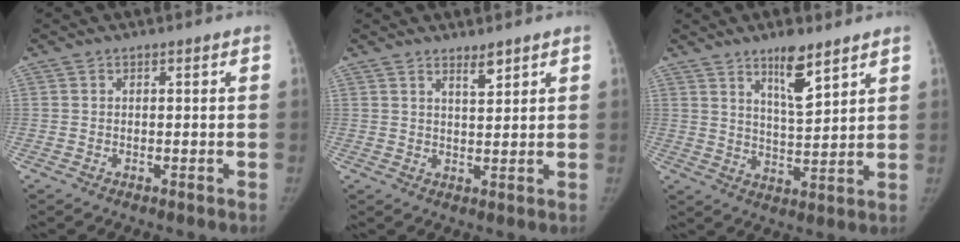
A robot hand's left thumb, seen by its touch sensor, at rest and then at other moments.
{"total": 2.6, "force": [2.1, 0.5, 1.5], "torque": [-0.019, -0.021, 0.039]}
{"total": 8.3, "force": [5.5, 2.2, 5.8], "torque": [-0.085, -0.042, 0.097]}